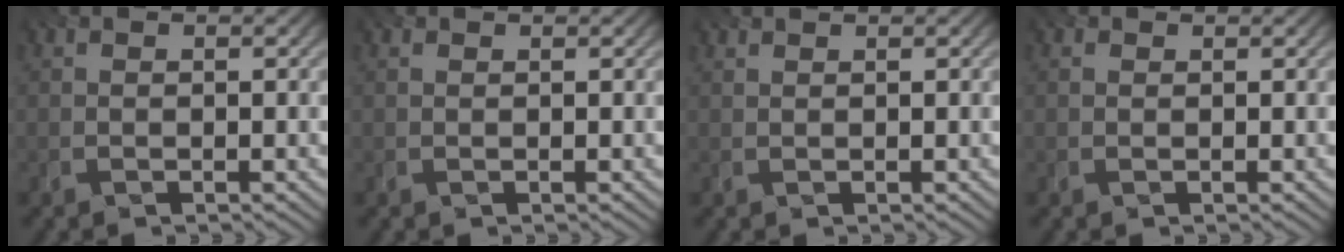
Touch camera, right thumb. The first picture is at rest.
{"total": 1.1, "force": [0.9, 0.5, 0.6], "torque": [-0.015, 0.002, 0.013]}
{"total": 1.3, "force": [1.2, 0.2, 0.5], "torque": [-0.010, -0.001, 0.016]}
{"total": 1.3, "force": [0.8, 0.8, 0.6], "torque": [-0.013, 0.001, 0.010]}